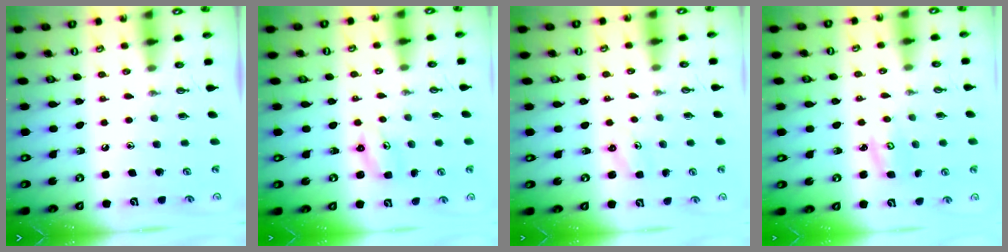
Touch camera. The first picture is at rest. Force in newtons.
{"total": 2.8, "press": 2.8, "slide": 0.3}
{"total": 2.5, "press": 2.5, "slide": 0.3}
{"total": 2.8, "press": 2.8, "slide": 0.3}